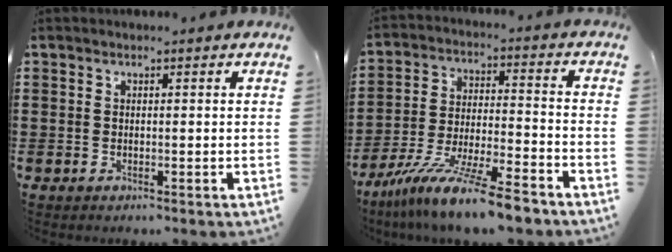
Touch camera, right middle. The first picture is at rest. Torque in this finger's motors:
{"motor_torque": [2.14, 0.00, 1.05, 0.21]}